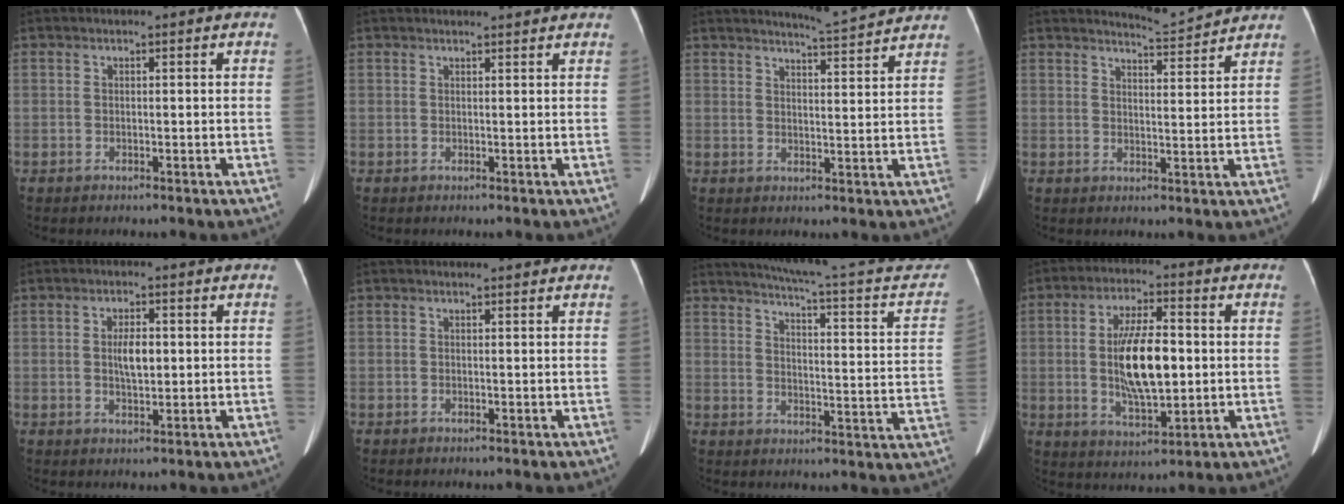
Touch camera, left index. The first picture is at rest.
{"total": 4.1, "force": [4.0, 0.2, 1.0], "torque": [-0.014, 0.019, 0.046]}
{"total": 6.9, "force": [6.8, -1.0, 1.3], "torque": [-0.035, -0.004, 0.090]}
{"total": 5.1, "force": [5.0, -0.8, -0.2], "torque": [-0.012, -0.014, 0.074]}
{"total": 3.6, "force": [0.4, 1.4, 3.3], "torque": [-0.062, 0.005, 0.009]}
{"total": 2.3, "force": [2.3, 0.1, 0.5], "torque": [-0.009, 0.011, 0.025]}
{"total": 26.2, "force": [23.9, 1.8, 10.6], "torque": [-0.153, -0.084, 0.274]}
{"total": 11.5, "force": [0.0, 3.6, 10.9], "torque": [-0.208, 0.001, 0.003]}